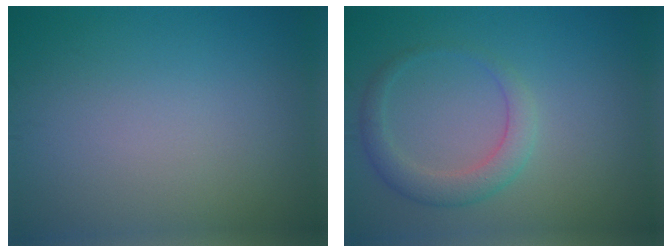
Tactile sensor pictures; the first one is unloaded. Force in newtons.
{"total": 2.8, "press": 2.8, "slide": 0.3}